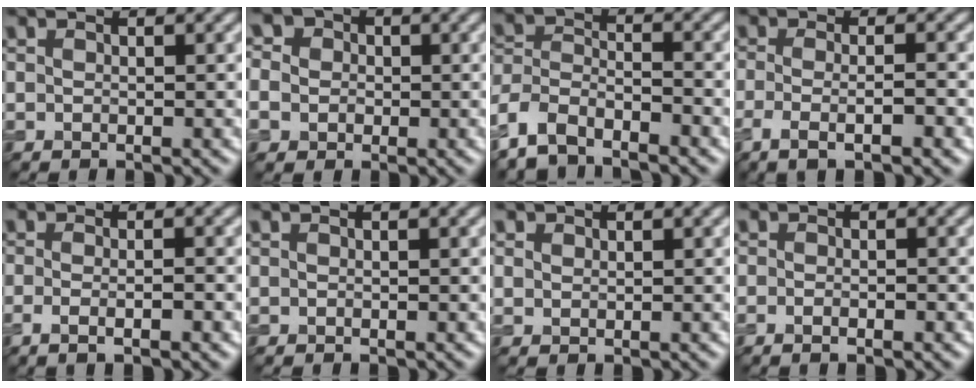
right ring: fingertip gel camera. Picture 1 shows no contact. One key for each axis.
{"total": 6.8, "fx": 0.7, "fy": 6.1, "fz": 2.9, "tx": -0.063, "ty": 0.035, "tz": -0.022}
{"total": 5.8, "fx": -4.7, "fy": 2.3, "fz": 2.6, "tx": -0.049, "ty": -0.003, "tz": -0.102}
{"total": 5.2, "fx": -2.2, "fy": 1.5, "fz": 4.4, "tx": -0.078, "ty": -0.014, "tz": -0.037}
{"total": 3.7, "fx": -1.0, "fy": 1.4, "fz": 3.3, "tx": -0.034, "ty": -0.001, "tz": -0.019}
{"total": 0.0}
{"total": 0.9, "fx": 0.6, "fy": 0.7, "fz": 0.2, "tx": -0.005, "ty": -0.001, "tz": 0.012}
{"total": 2.3, "fx": -0.5, "fy": 1.1, "fz": 2.0, "tx": -0.009, "ty": 0.005, "tz": -0.015}